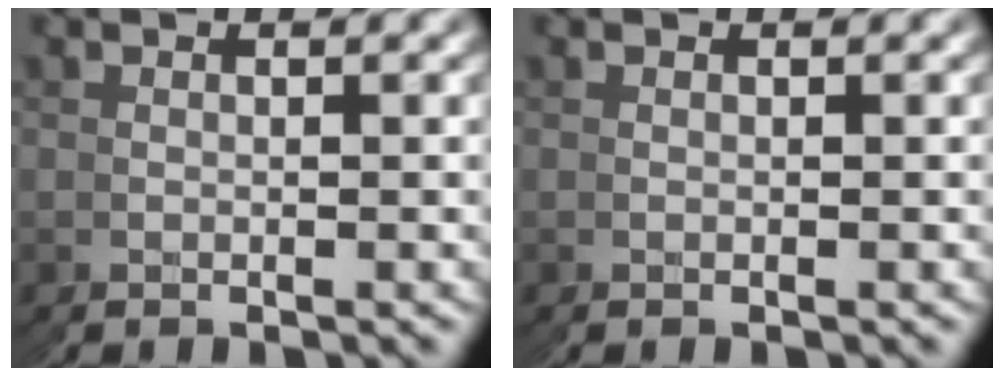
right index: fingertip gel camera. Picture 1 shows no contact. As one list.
[{"total": 0.0}]